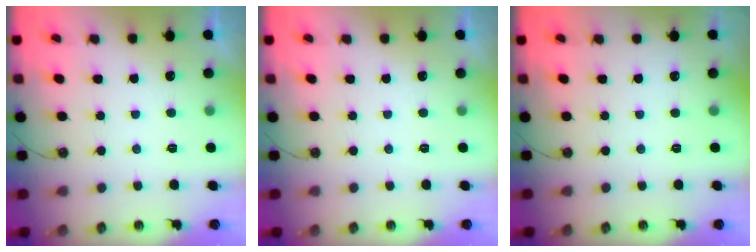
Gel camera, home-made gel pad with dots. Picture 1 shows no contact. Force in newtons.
{"total": 0.0}
{"total": 0.0}